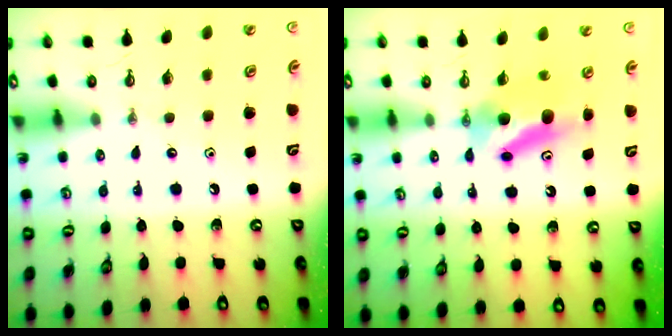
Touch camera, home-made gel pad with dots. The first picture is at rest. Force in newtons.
{"total": 7.9, "press": 5.4, "slide": 5.7}